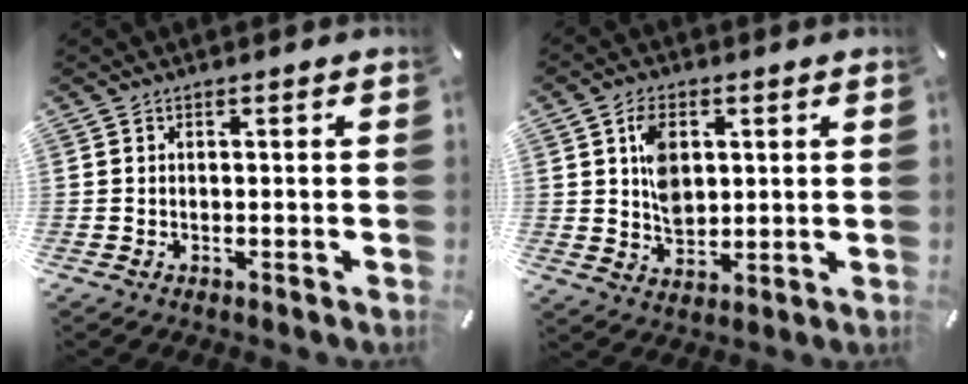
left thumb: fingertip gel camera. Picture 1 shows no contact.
{"total": 7.8, "force": [2.1, 5.5, 5.1], "torque": [-0.086, 0.003, 0.038]}